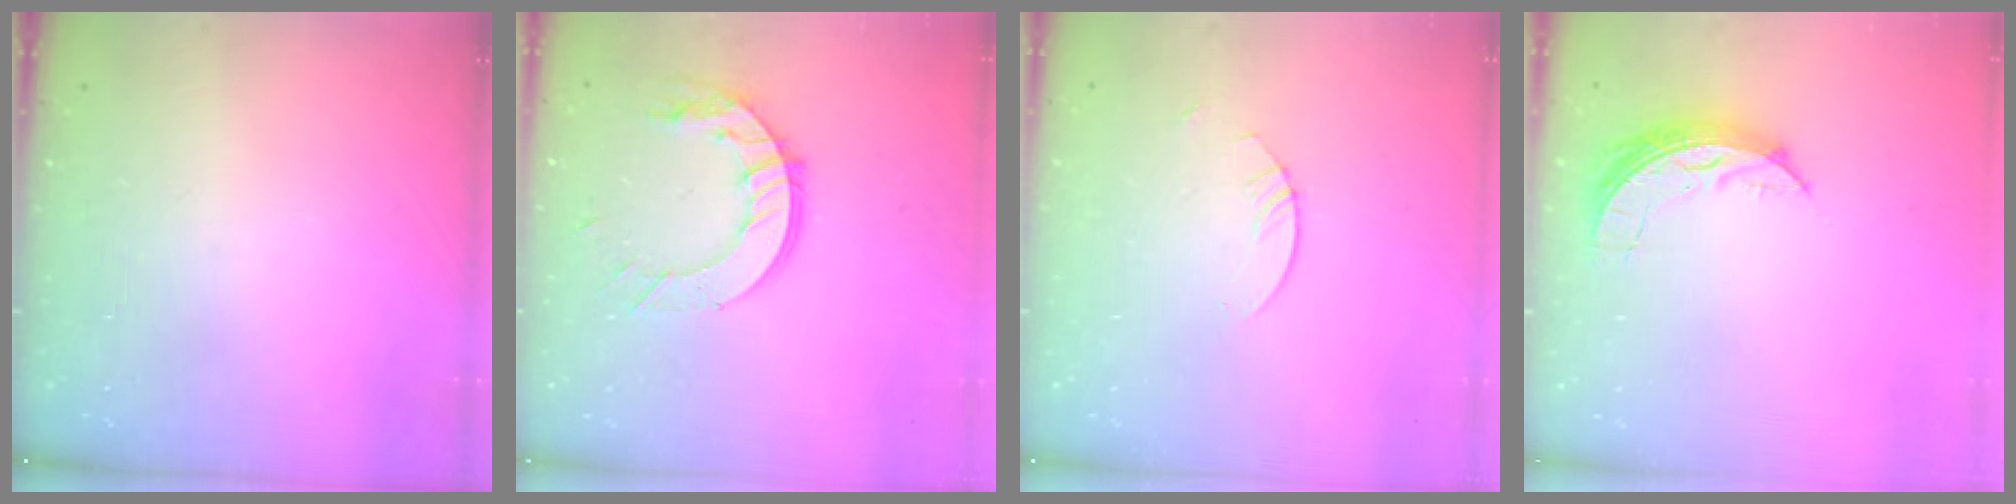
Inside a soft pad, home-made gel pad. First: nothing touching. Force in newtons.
{"total": 11.6, "press": 11.6, "slide": 1.2}
{"total": 2.7, "press": 2.7, "slide": 0.2}
{"total": 6.8, "press": 6.8, "slide": 0.4}